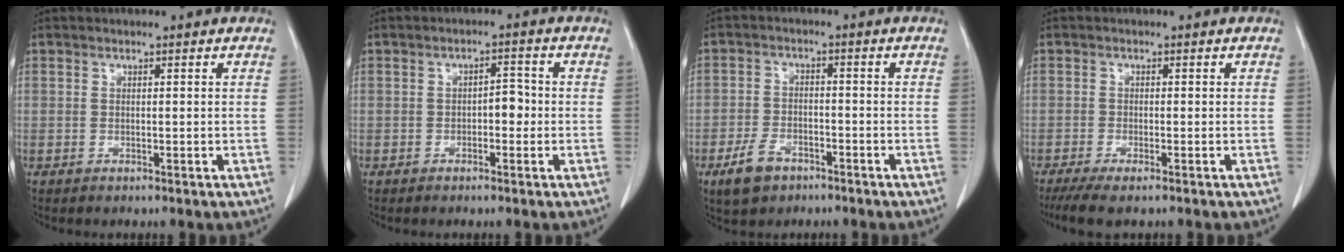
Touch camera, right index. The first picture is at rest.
{"total": 2.7, "force": [-0.5, 1.4, 2.3], "torque": [-0.026, 0.008, -0.009]}
{"total": 5.1, "force": [-3.3, 3.2, 2.3], "torque": [-0.048, 0.002, -0.052]}
{"total": 4.9, "force": [-3.6, 0.7, 3.2], "torque": [-0.056, -0.013, -0.059]}